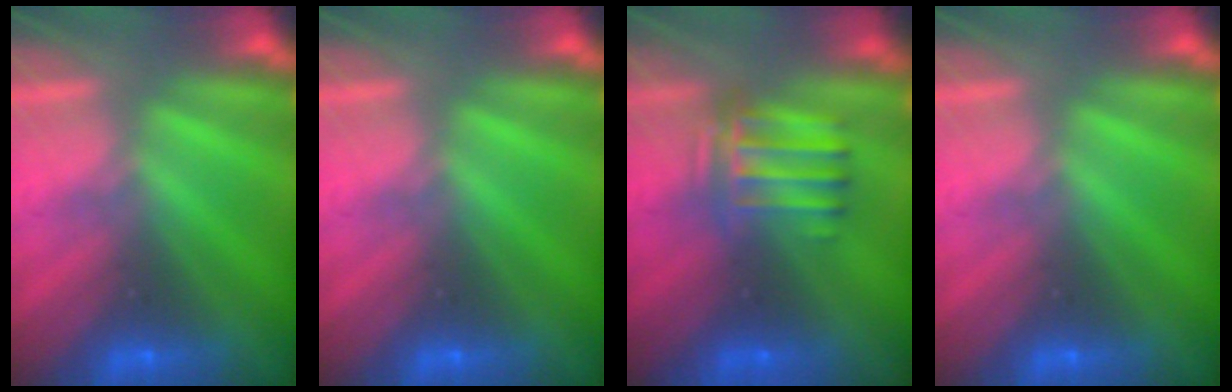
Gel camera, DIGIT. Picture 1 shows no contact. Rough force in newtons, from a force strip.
{"total": 0.0}
{"total": 4.7}
{"total": 0.0}